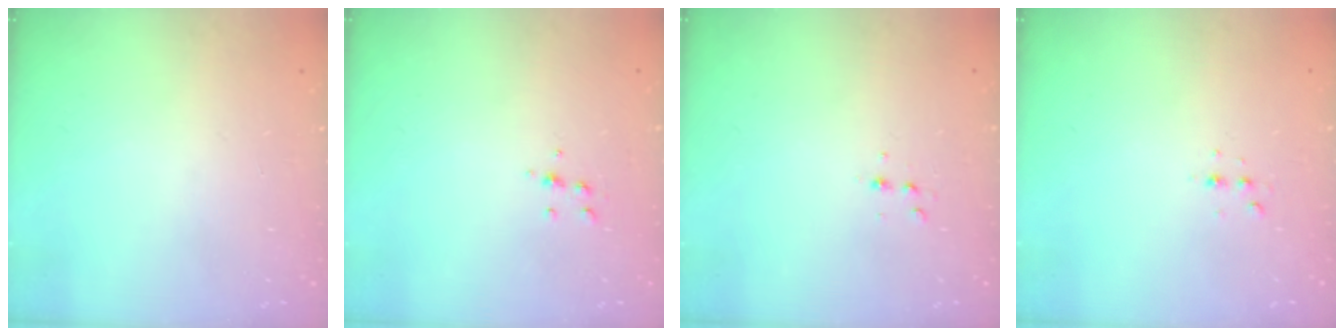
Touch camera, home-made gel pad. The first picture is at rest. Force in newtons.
{"total": 5.3, "press": 5.3, "slide": 0.5}
{"total": 3.7, "press": 3.5, "slide": 1.1}
{"total": 2.8, "press": 2.8, "slide": 0.7}